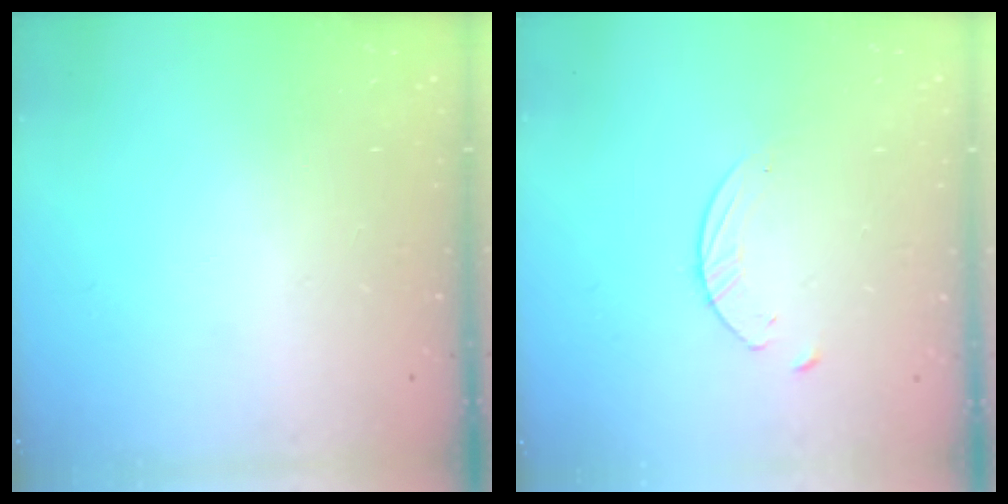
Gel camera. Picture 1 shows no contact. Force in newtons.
{"total": 4.3, "press": 4.3, "slide": 0.5}